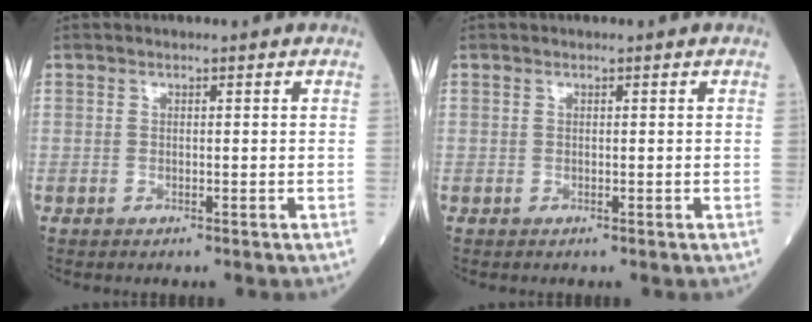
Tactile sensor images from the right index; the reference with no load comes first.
{"total": 0.0}